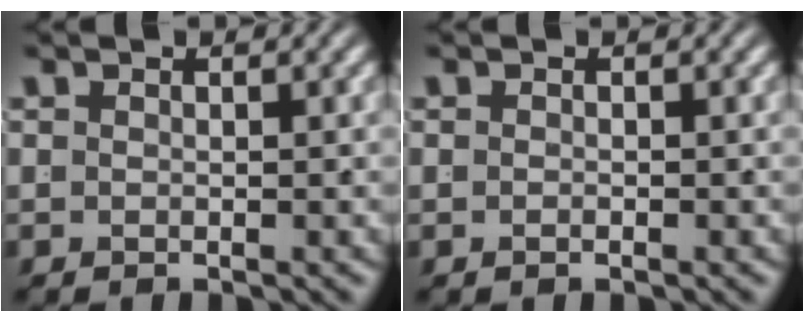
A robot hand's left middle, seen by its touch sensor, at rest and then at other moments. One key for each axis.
{"total": 0.5, "fx": -0.4, "fy": -0.2, "fz": 0.2, "tx": -0.005, "ty": -0.002, "tz": -0.006}